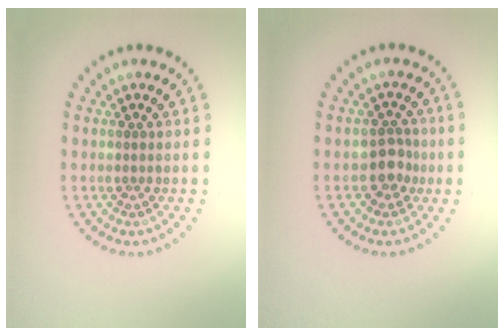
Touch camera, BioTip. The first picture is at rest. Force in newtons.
{"total": 2.1, "press": 1.9, "slide": 1.0}